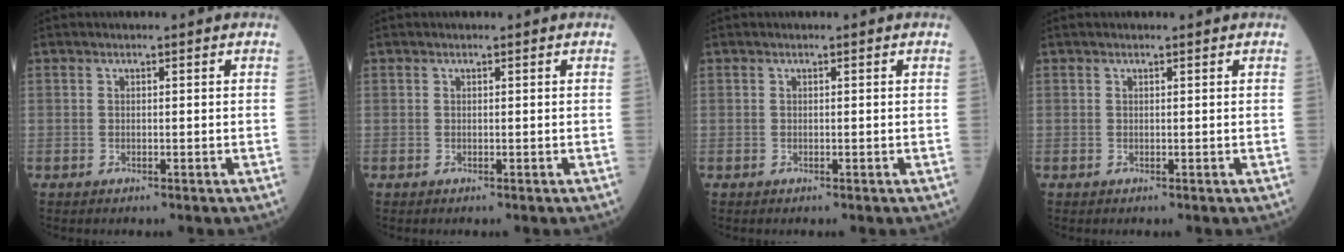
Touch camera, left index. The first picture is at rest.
{"total": 0.0}
{"total": 0.0}
{"total": 0.5, "force": [0.5, 0.0, 0.1], "torque": [-0.004, 0.006, 0.010]}